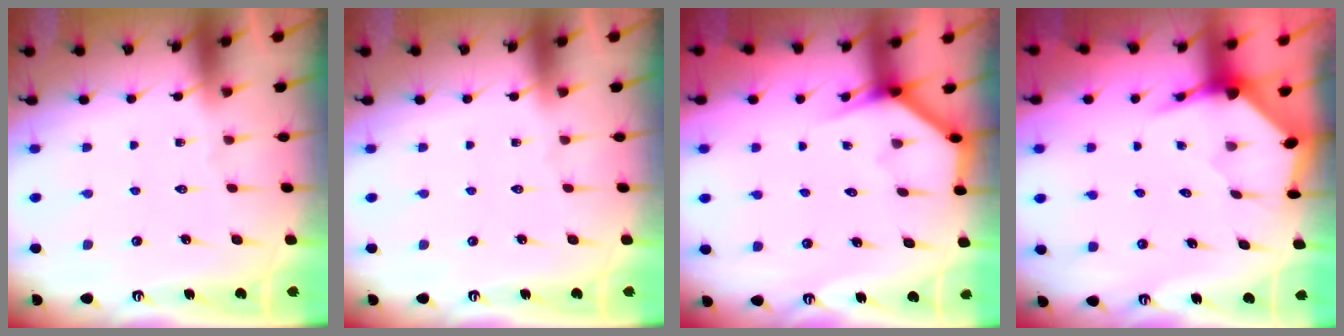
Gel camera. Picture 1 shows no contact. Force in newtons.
{"total": 0.0}
{"total": 3.8, "press": 3.8, "slide": 0.3}
{"total": 3.6, "press": 3.6, "slide": 0.4}